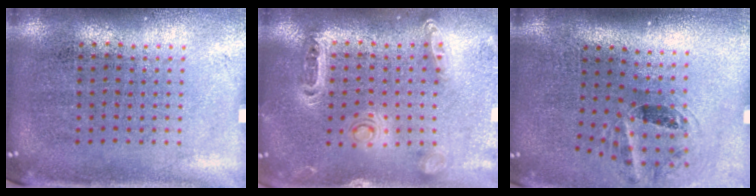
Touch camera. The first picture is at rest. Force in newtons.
{"total": 1.4, "press": 1.3, "slide": 0.4}
{"total": 1.3, "press": 1.0, "slide": 0.9}